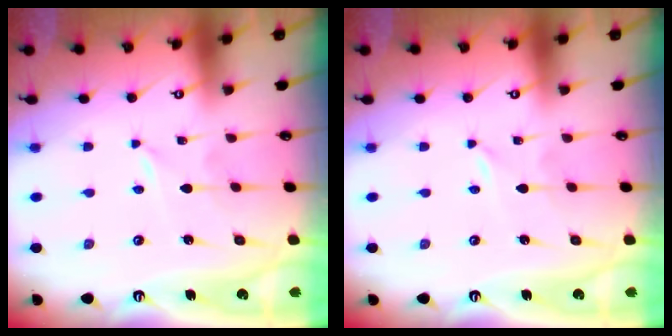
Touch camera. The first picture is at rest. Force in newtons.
{"total": 0.0}